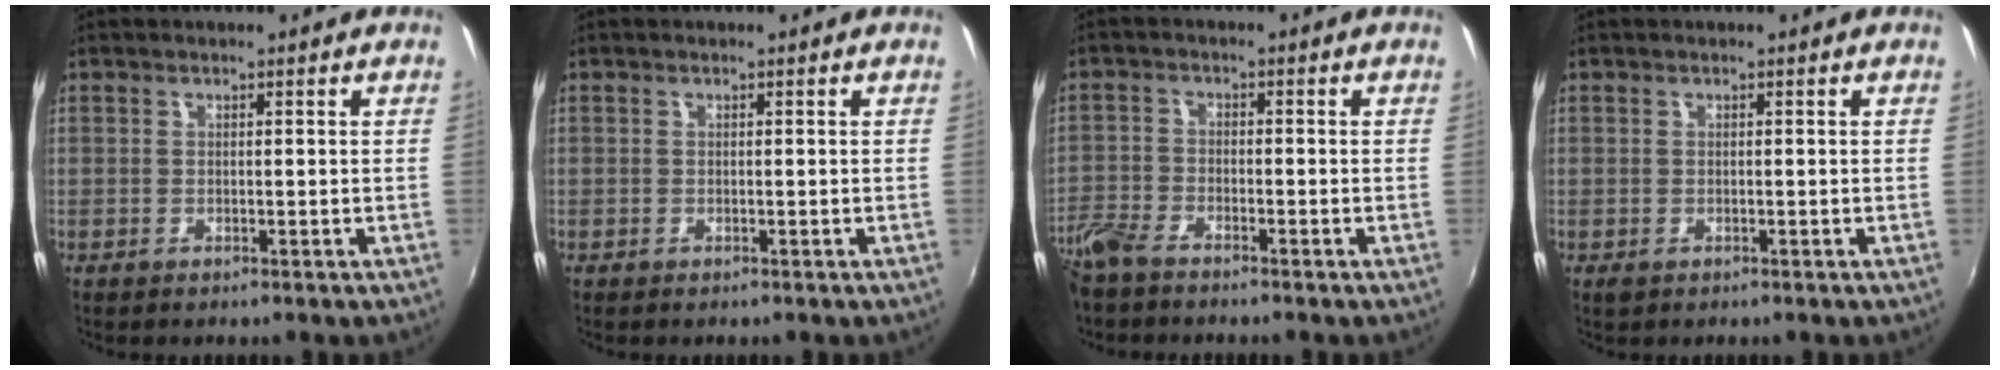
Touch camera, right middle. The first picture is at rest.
{"total": 0.0}
{"total": 5.8, "force": [-5.0, 1.6, 2.5], "torque": [-0.067, -0.014, -0.106]}
{"total": 0.5, "force": [-0.2, 0.4, 0.3], "torque": [-0.007, -0.003, -0.003]}